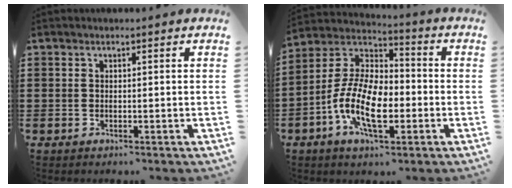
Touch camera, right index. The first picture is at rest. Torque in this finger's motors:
{"motor_torque": [2.14, 0.00, 1.05, 0.21]}